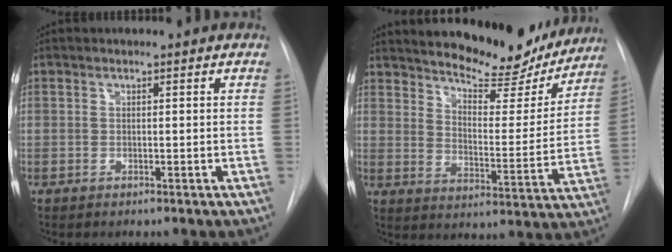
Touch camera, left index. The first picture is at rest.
{"total": 16.9, "force": [15.2, 4.3, 5.8], "torque": [-0.075, -0.035, 0.199]}